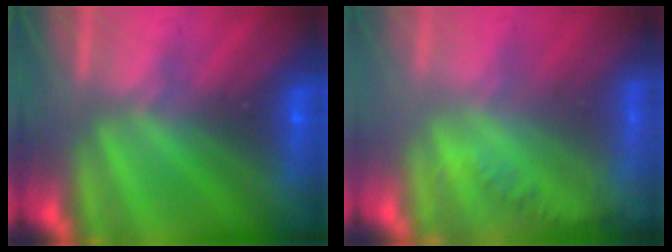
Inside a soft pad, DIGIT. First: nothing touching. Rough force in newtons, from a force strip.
{"total": 1.2}